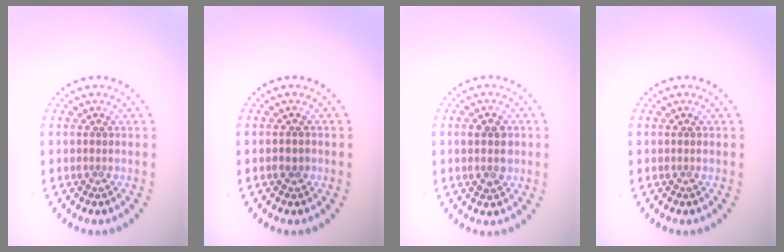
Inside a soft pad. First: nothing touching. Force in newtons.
{"total": 1.0, "press": 1.0, "slide": 0.1}
{"total": 2.6, "press": 2.6, "slide": 0.2}
{"total": 0.0}